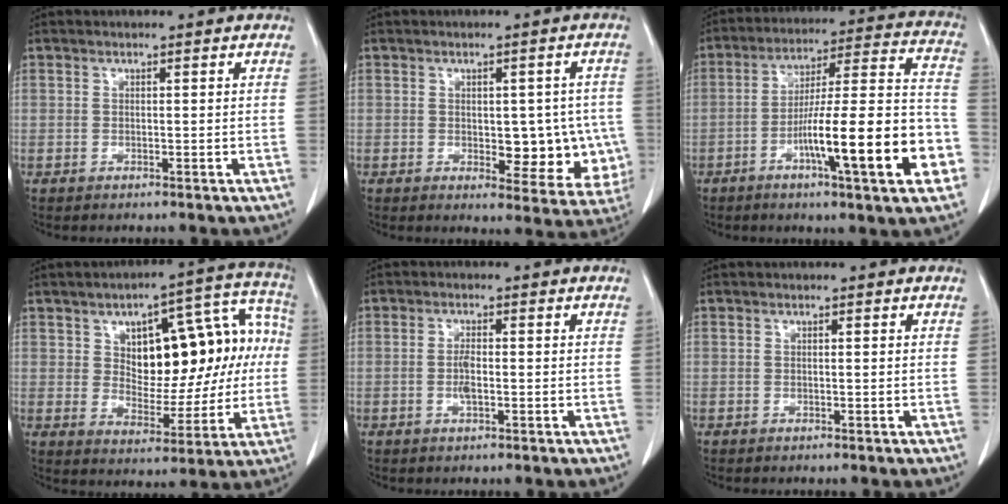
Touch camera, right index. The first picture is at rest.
{"total": 9.2, "force": [-1.0, 4.9, 7.8], "torque": [-0.072, 0.006, -0.002]}
{"total": 19.9, "force": [-7.2, 1.6, 18.5], "torque": [-0.251, 0.012, -0.109]}
{"total": 18.2, "force": [2.8, 8.9, 15.6], "torque": [-0.206, 0.050, 0.049]}
{"total": 2.4, "force": [-0.5, 0.7, 2.3], "torque": [-0.051, 0.000, -0.009]}
{"total": 0.0}